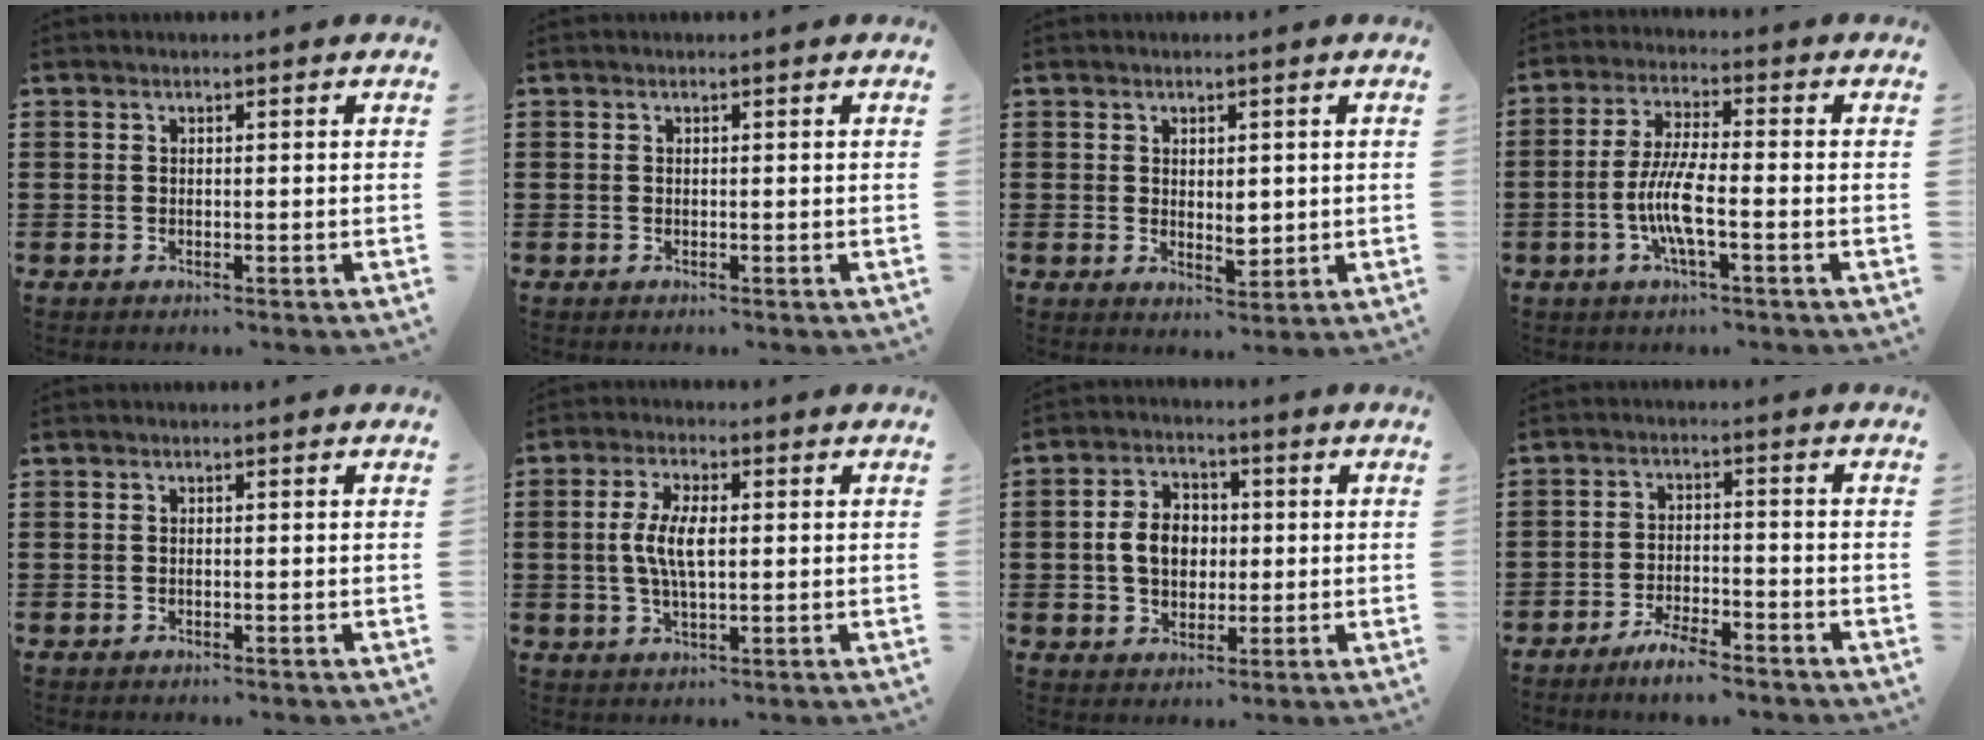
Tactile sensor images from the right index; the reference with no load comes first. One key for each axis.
{"total": 0.0}
{"total": 2.8, "fx": 0.6, "fy": 1.8, "fz": 2.1, "tx": -0.033, "ty": 0.001, "tz": 0.010}
{"total": 7.5, "fx": -2.2, "fy": 1.6, "fz": 7.0, "tx": -0.160, "ty": -0.013, "tz": -0.050}
{"total": 0.0}
{"total": 6.2, "fx": 0.2, "fy": 2.3, "fz": 5.8, "tx": -0.124, "ty": 0.002, "tz": -0.004}
{"total": 6.4, "fx": -0.1, "fy": 4.8, "fz": 4.3, "tx": -0.099, "ty": 0.008, "tz": -0.011}
{"total": 4.5, "fx": -4.2, "fy": 0.2, "fz": 1.6, "tx": -0.034, "ty": 0.002, "tz": -0.083}